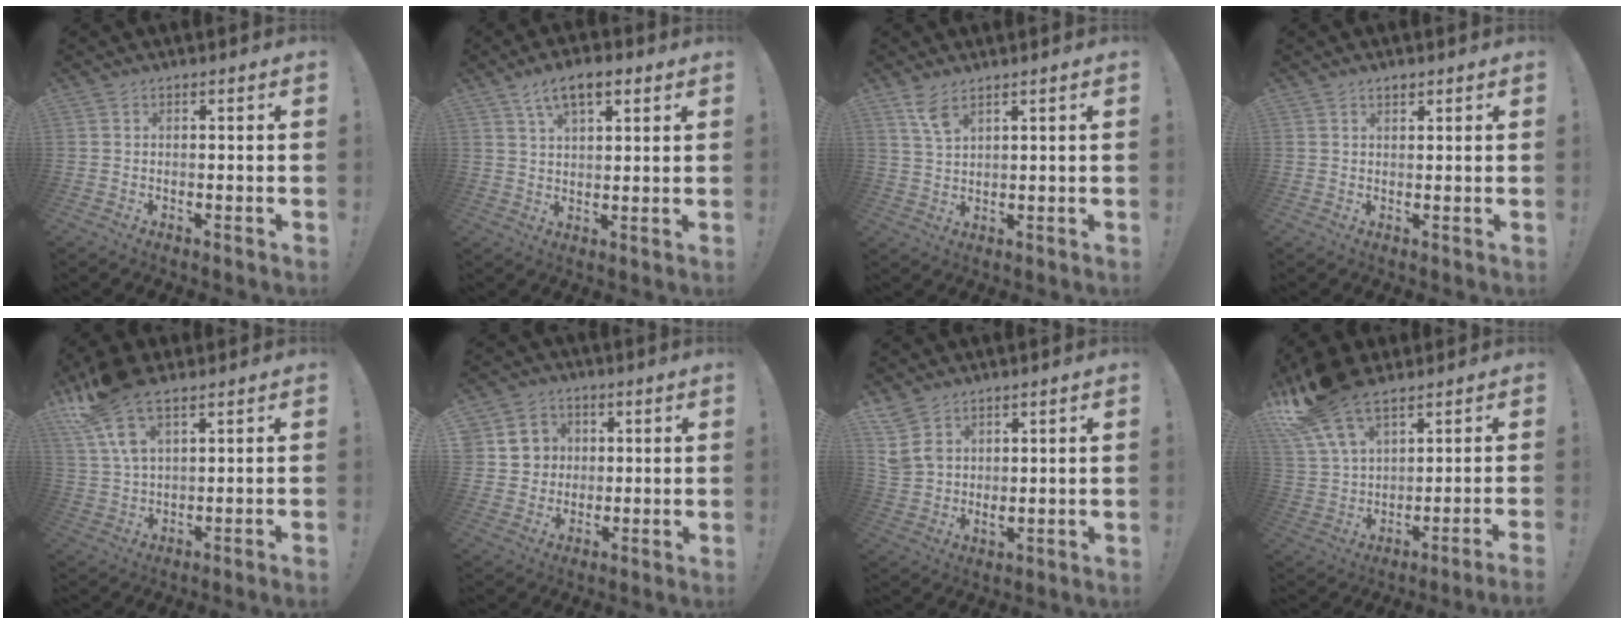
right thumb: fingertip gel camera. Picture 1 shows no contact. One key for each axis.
{"total": 8.7, "fx": 4.9, "fy": 3.8, "fz": 6.2, "tx": -0.094, "ty": -0.011, "tz": 0.087}
{"total": 5.6, "fx": 3.9, "fy": 1.8, "fz": 3.6, "tx": -0.063, "ty": -0.022, "tz": 0.069}
{"total": 1.4, "fx": 1.1, "fy": 0.6, "fz": 0.6, "tx": 0.003, "ty": -0.009, "tz": 0.018}
{"total": 10.8, "fx": 6.5, "fy": 3.6, "fz": 7.9, "tx": -0.156, "ty": -0.030, "tz": 0.125}
{"total": 8.7, "fx": 2.0, "fy": 8.3, "fz": 1.5, "tx": -0.016, "ty": -0.007, "tz": 0.047}
{"total": 7.3, "fx": 5.3, "fy": 4.2, "fz": 2.8, "tx": -0.049, "ty": -0.030, "tz": 0.107}
{"total": 12.6, "fx": 7.4, "fy": 4.6, "fz": 9.1, "tx": -0.170, "ty": -0.032, "tz": 0.143}